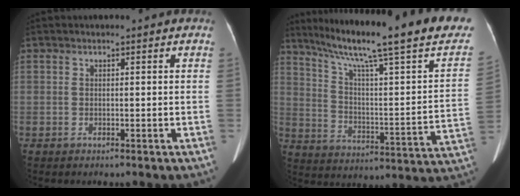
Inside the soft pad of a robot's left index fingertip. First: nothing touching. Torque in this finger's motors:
{"motor_torque": [0.42, -1.72, 0.46, 0.15]}